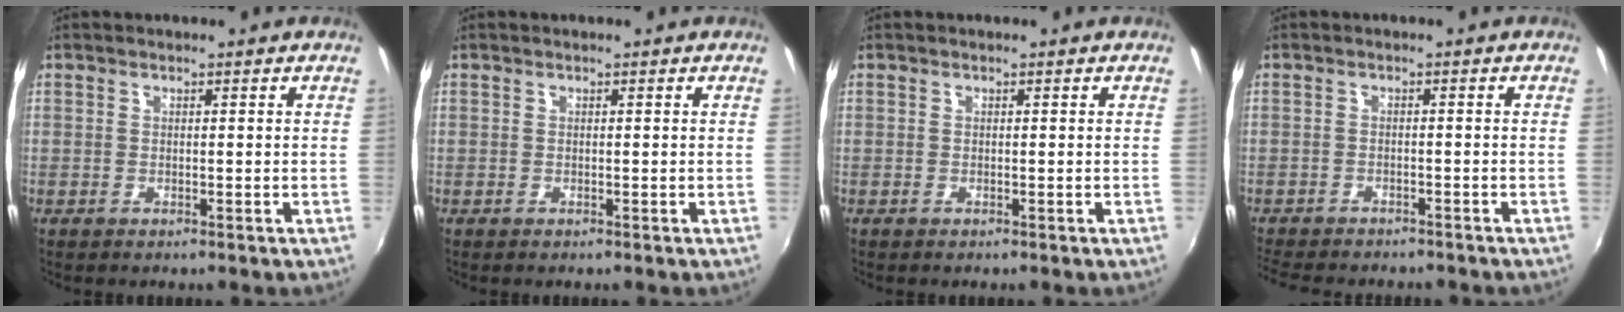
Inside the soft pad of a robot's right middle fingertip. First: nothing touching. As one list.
[{"total": 0.0}, {"total": 0.0}, {"total": 8.9, "force": [-7.9, 2.4, 3.1], "torque": [-0.083, -0.022, -0.124]}]